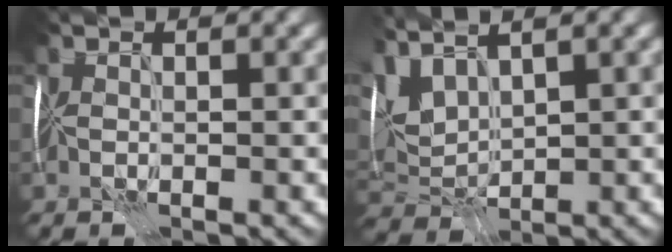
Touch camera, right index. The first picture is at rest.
{"total": 4.9, "force": [2.5, 2.2, 3.6], "torque": [-0.094, 0.012, 0.049]}